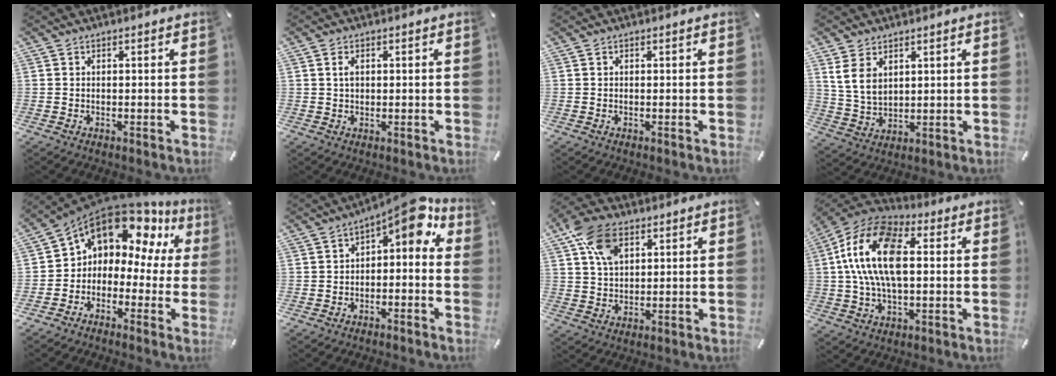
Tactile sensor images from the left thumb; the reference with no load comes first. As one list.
[{"total": 2.0, "force": [0.5, 1.4, 1.3], "torque": [-0.028, 0.009, 0.007]}, {"total": 0.0}, {"total": 6.8, "force": [3.4, 4.8, 3.3], "torque": [-0.083, -0.008, 0.060]}, {"total": 11.4, "force": [7.2, 6.9, 5.4], "torque": [-0.096, -0.057, 0.124]}, {"total": 6.5, "force": [2.5, 3.1, 5.2], "torque": [-0.066, -0.020, 0.033]}, {"total": 10.9, "force": [4.8, 7.1, 6.7], "torque": [-0.130, 0.000, 0.092]}, {"total": 17.8, "force": [2.5, 10.4, 14.2], "torque": [-0.302, 0.008, 0.040]}]